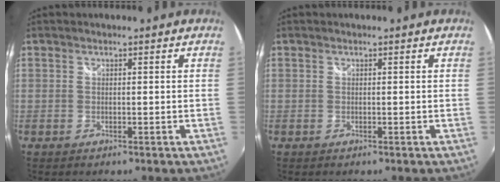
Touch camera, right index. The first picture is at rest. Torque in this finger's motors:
{"motor_torque": [0.00, 0.00, 0.00, 0.00]}